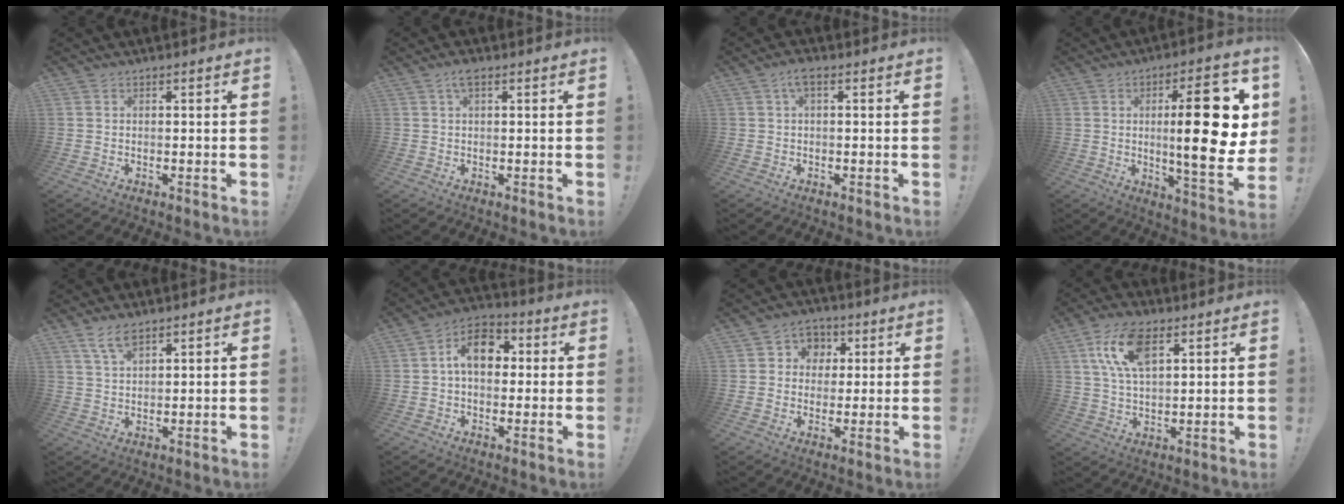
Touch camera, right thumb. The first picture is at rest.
{"total": 2.7, "force": [1.1, 1.0, 2.2], "torque": [-0.037, 0.003, 0.017]}
{"total": 3.0, "force": [0.7, 0.9, 2.8], "torque": [-0.053, 0.003, 0.013]}
{"total": 21.9, "force": [2.6, 5.4, 21.0], "torque": [-0.309, -0.013, 0.034]}
{"total": 5.4, "force": [3.8, 1.8, 3.5], "torque": [-0.058, -0.016, 0.068]}
{"total": 11.4, "force": [2.3, 7.6, 8.2], "torque": [-0.131, 0.015, 0.044]}
{"total": 6.8, "force": [0.8, 6.6, 1.6], "torque": [-0.010, 0.001, 0.018]}
{"total": 12.5, "force": [5.6, 6.2, 9.3], "torque": [-0.181, -0.006, 0.103]}